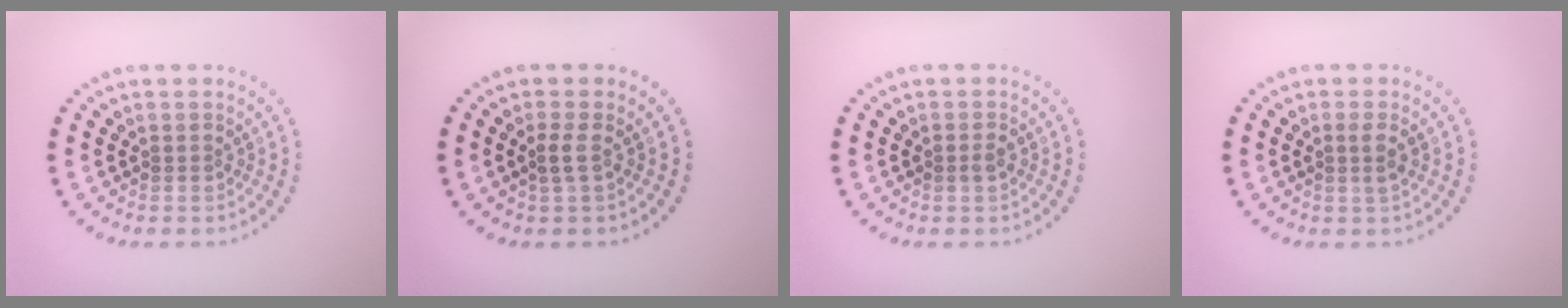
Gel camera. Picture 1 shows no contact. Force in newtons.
{"total": 1.2, "press": 1.0, "slide": 0.6}
{"total": 0.9, "press": 0.9, "slide": 0.1}
{"total": 1.4, "press": 1.2, "slide": 0.8}